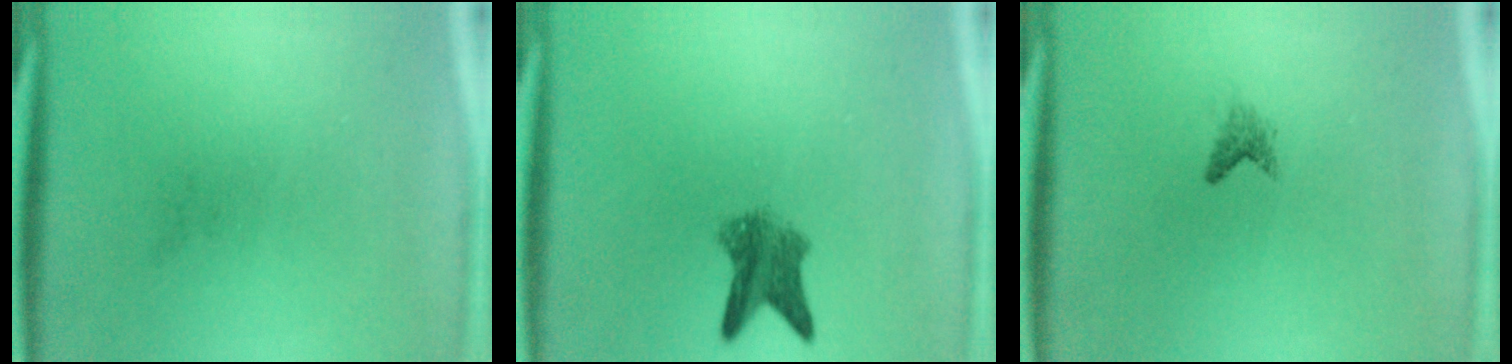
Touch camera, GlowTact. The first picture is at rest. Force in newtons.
{"total": 4.8}
{"total": 1.0}